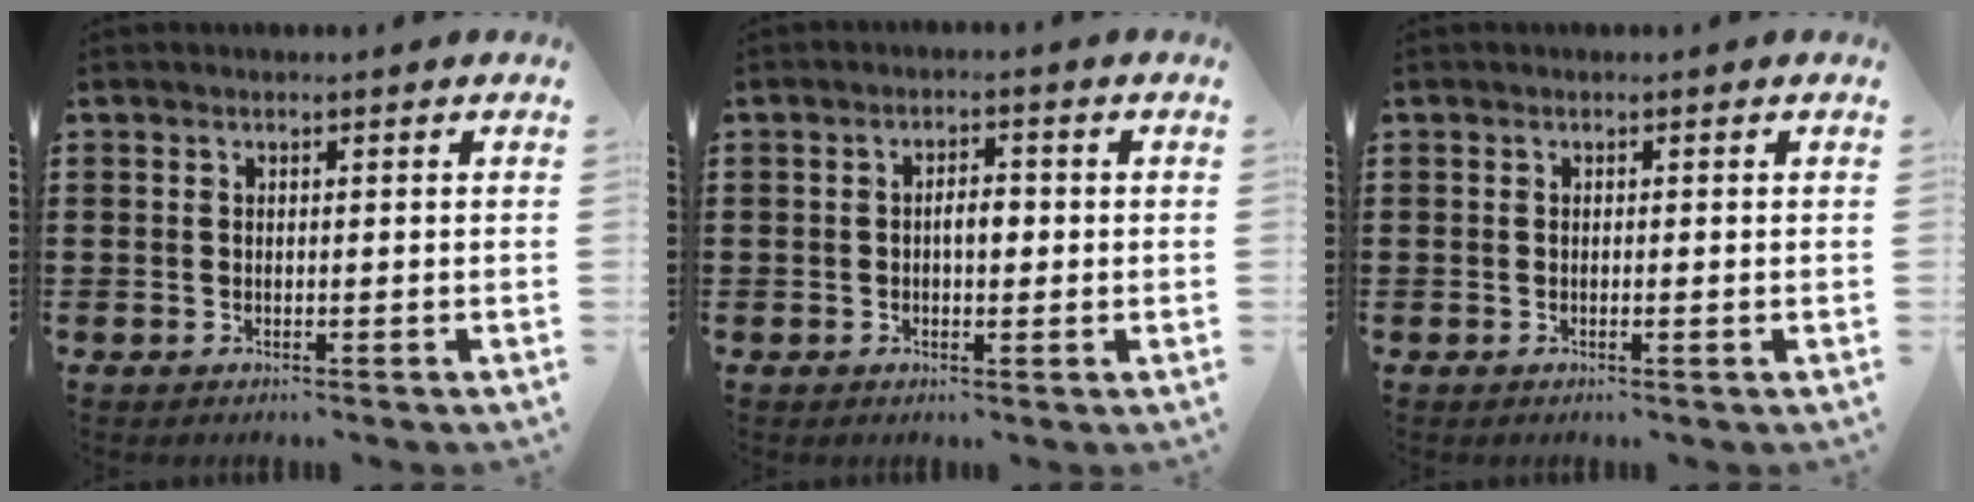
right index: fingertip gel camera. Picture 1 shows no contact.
{"total": 2.8, "force": [-0.2, 1.2, 2.5], "torque": [-0.047, 0.004, -0.005]}
{"total": 0.0}